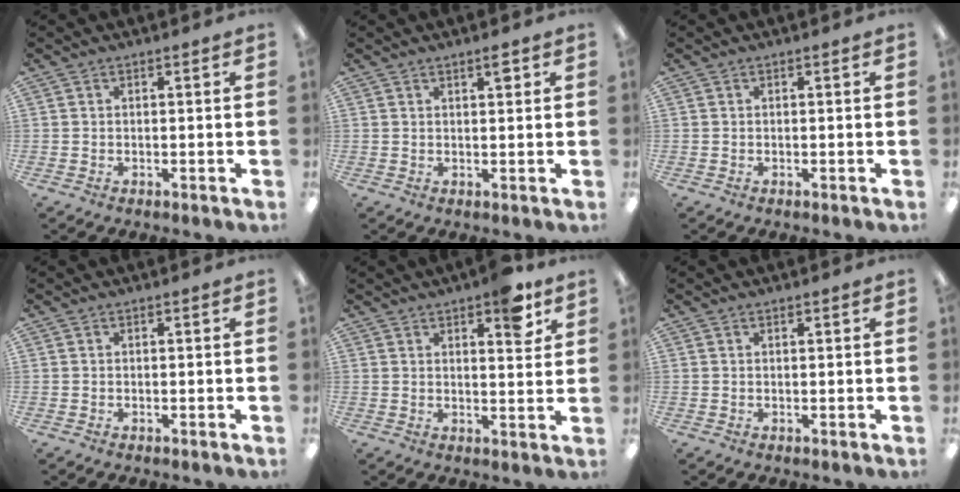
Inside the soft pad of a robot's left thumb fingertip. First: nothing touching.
{"total": 2.4, "force": [1.7, 0.6, 1.6], "torque": [-0.019, -0.005, 0.025]}
{"total": 0.0}
{"total": 0.0}
{"total": 7.7, "force": [5.0, 2.8, 5.3], "torque": [-0.060, -0.026, 0.077]}
{"total": 0.6, "force": [0.5, 0.1, 0.3], "torque": [-0.006, -0.001, 0.010]}